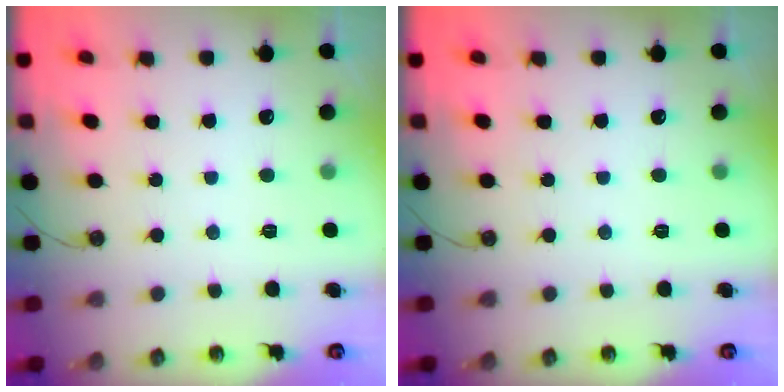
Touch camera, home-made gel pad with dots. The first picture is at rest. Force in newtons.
{"total": 0.0}